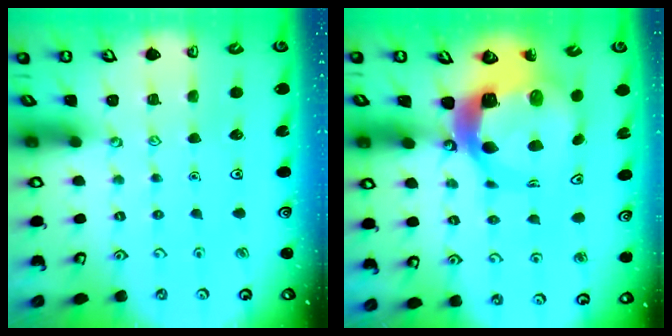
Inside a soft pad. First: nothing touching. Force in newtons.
{"total": 11.8, "press": 11.6, "slide": 1.8}